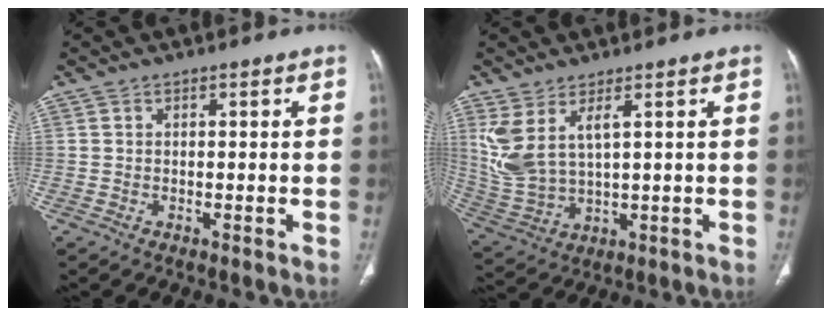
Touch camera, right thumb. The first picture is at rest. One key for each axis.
{"total": 9.8, "fx": 3.8, "fy": 4.0, "fz": 8.1, "tx": -0.187, "ty": -0.021, "tz": 0.096}